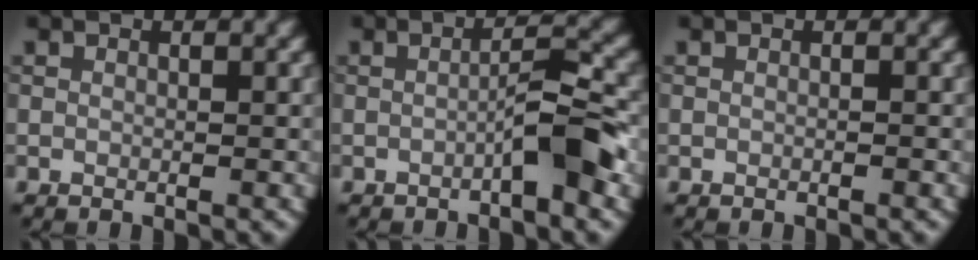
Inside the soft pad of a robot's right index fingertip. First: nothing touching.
{"total": 3.7, "force": [-1.5, 0.3, 3.4], "torque": [-0.051, 0.017, -0.030]}
{"total": 0.0}